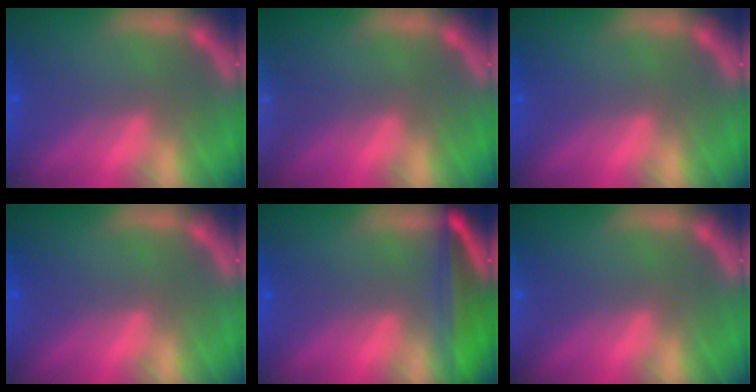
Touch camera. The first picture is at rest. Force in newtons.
{"total": 8.5}
{"total": 0.0}
{"total": 0.0}
{"total": 6.5}
{"total": 1.9}